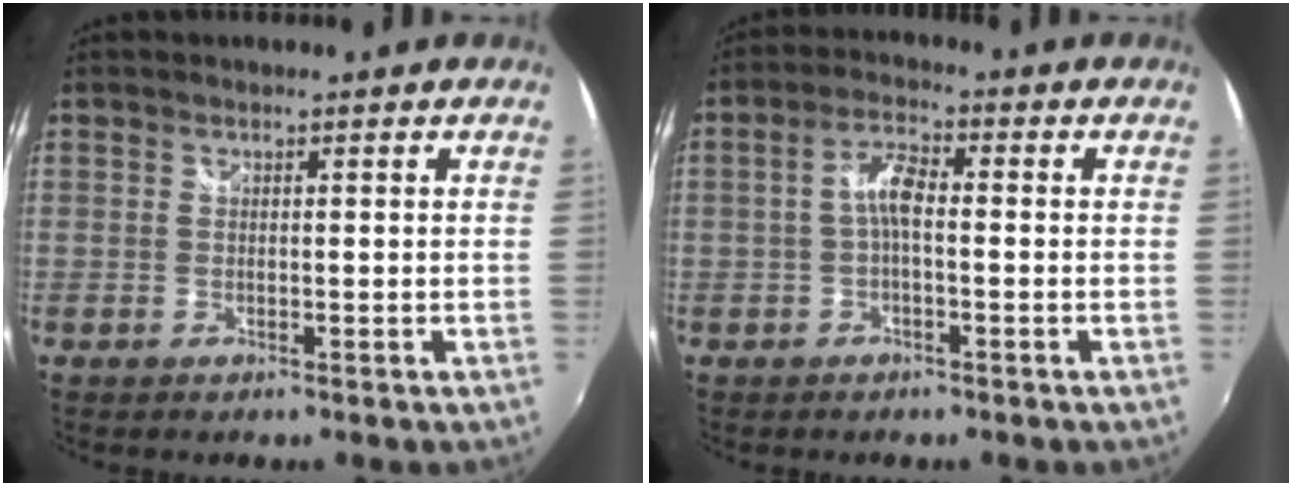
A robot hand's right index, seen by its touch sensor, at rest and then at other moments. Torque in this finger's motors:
{"motor_torque": [0.58, -0.13, 0.33, 0.08]}